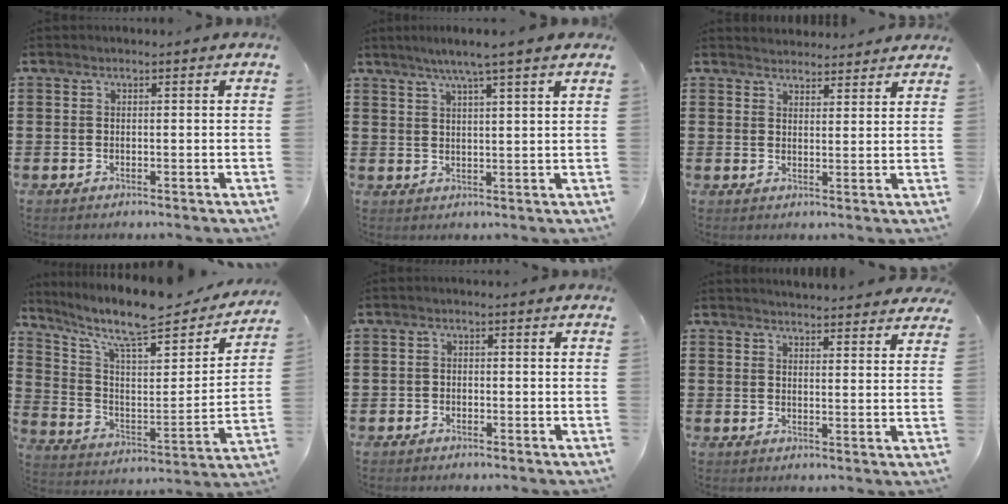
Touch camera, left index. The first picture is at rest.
{"total": 4.7, "force": [3.7, -0.6, 3.0], "torque": [-0.067, -0.008, 0.062]}
{"total": 2.7, "force": [2.7, 0.2, -0.2], "torque": [-0.004, -0.008, 0.051]}
{"total": 10.1, "force": [8.2, 1.7, 5.6], "torque": [-0.128, -0.063, 0.134]}
{"total": 1.1, "force": [-0.9, 0.7, 0.0], "torque": [-0.004, 0.002, -0.021]}
{"total": 3.2, "force": [3.2, -0.2, 0.1], "torque": [-0.006, -0.018, 0.056]}